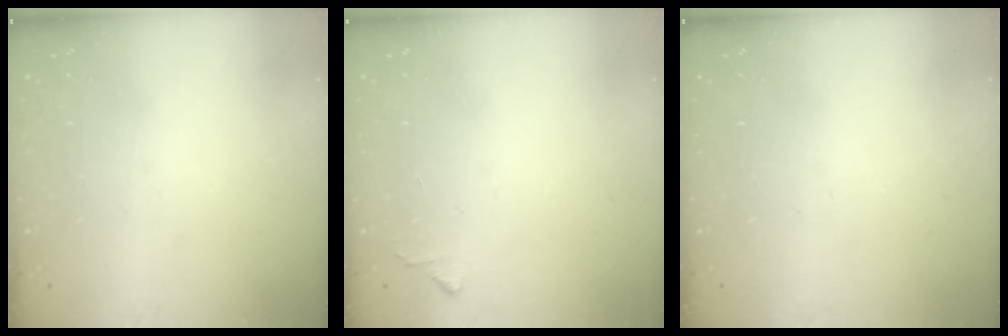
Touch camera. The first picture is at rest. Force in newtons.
{"total": 5.1, "press": 5.0, "slide": 0.7}
{"total": 0.0}